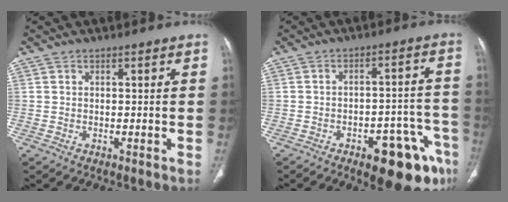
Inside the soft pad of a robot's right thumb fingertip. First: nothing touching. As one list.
[{"total": 15.7, "force": [-9.0, 6.0, 11.4], "torque": [-0.085, 0.060, -0.111]}]